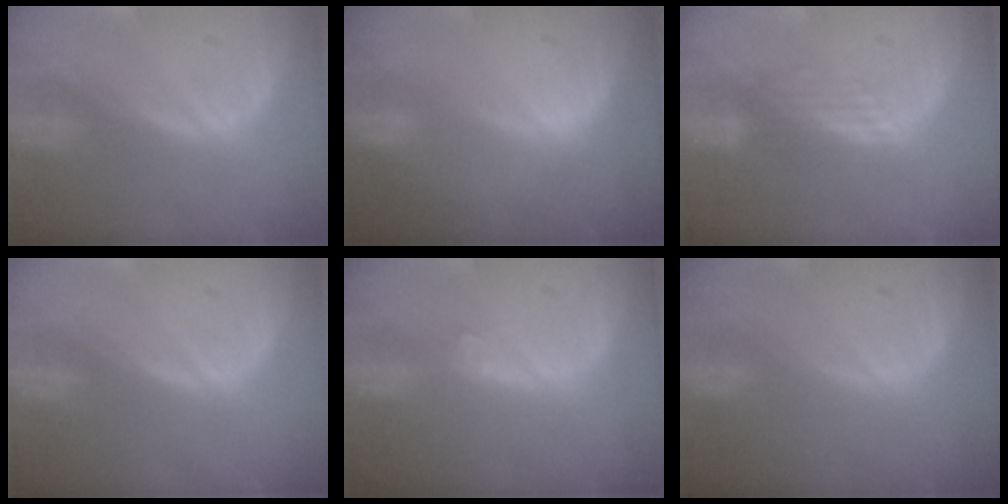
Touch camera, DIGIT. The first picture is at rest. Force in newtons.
{"total": 0.0}
{"total": 3.0, "press": 2.5, "slide": 1.7}
{"total": 0.0}
{"total": 1.7, "press": 1.4, "slide": 1.0}
{"total": 0.0}